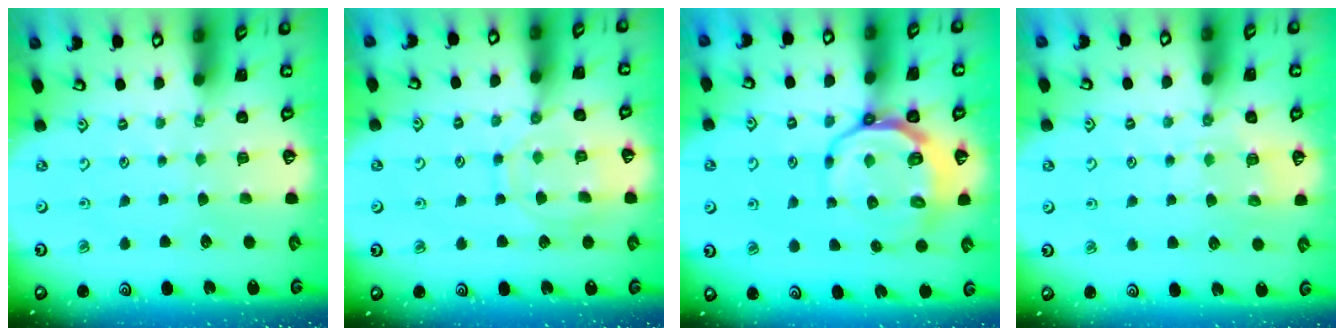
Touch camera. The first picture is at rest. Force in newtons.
{"total": 11.6, "press": 11.6, "slide": 1.0}
{"total": 10.8, "press": 10.3, "slide": 3.0}
{"total": 8.3, "press": 8.3, "slide": 0.8}